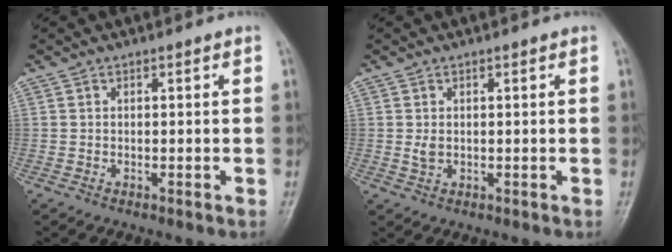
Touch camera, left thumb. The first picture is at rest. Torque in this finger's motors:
{"motor_torque": [0.62, 0.40, 0.37, 0.03, 0.00]}